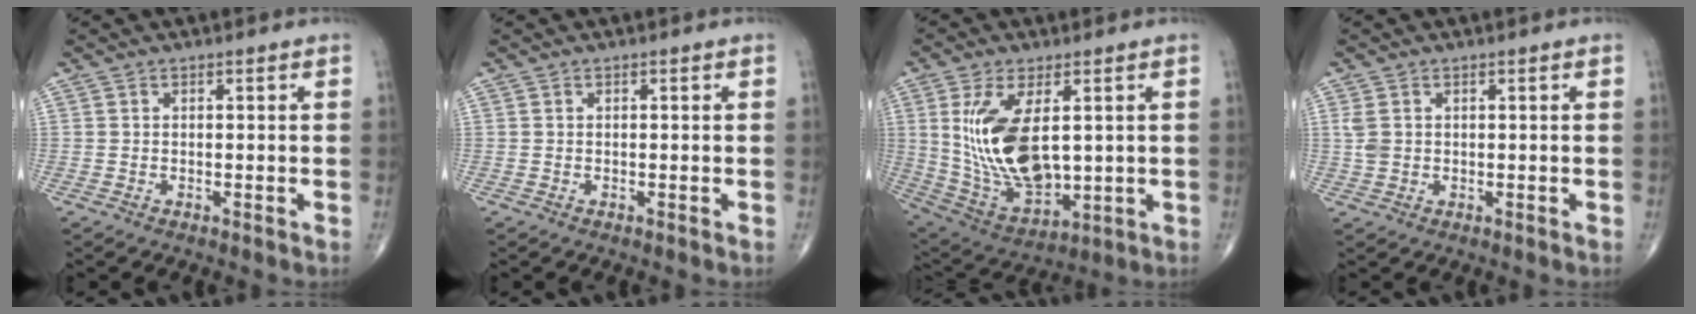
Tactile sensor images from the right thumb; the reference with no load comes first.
{"total": 0.0}
{"total": 17.3, "force": [2.7, 8.8, 14.7], "torque": [-0.272, -0.019, 0.074]}
{"total": 2.6, "force": [0.6, 2.0, 1.6], "torque": [-0.036, 0.001, 0.016]}